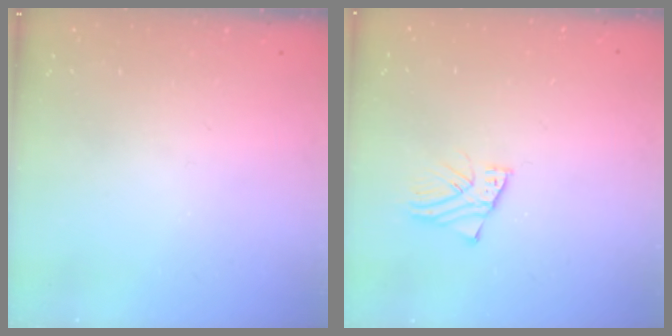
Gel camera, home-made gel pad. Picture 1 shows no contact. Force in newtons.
{"total": 2.4, "press": 2.4, "slide": 0.1}